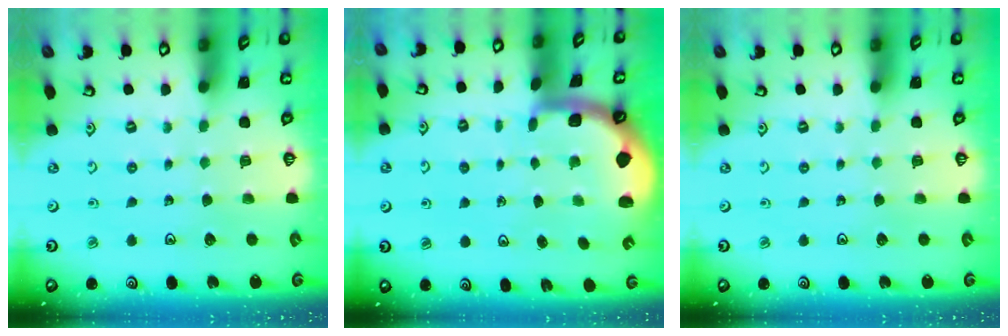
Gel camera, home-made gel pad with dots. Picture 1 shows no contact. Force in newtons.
{"total": 1.6, "press": 1.6, "slide": 0.2}
{"total": 0.0}